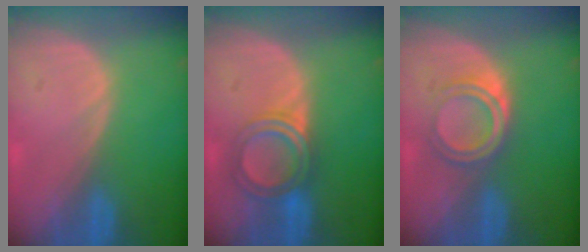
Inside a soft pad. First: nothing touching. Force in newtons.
{"total": 5.3, "press": 5.2, "slide": 0.4}
{"total": 4.4, "press": 4.2, "slide": 1.5}